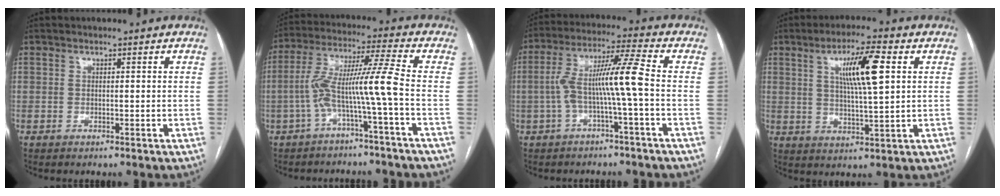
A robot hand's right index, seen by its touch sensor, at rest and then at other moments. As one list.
[{"total": 9.1, "force": [-2.8, -1.4, 8.5], "torque": [-0.171, 0.034, -0.051]}, {"total": 9.2, "force": [-1.5, -0.8, 9.1], "torque": [-0.174, 0.033, -0.028]}, {"total": 9.6, "force": [3.0, 0.9, 9.1], "torque": [-0.159, 0.005, 0.049]}]